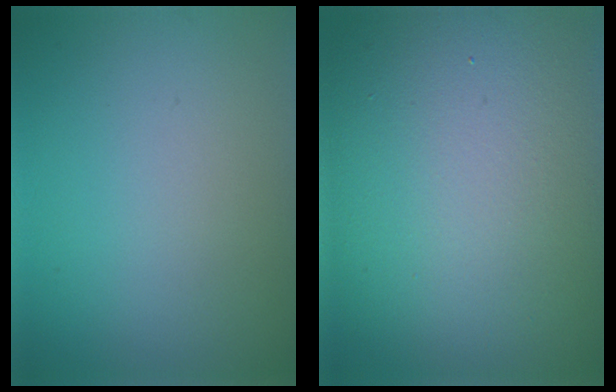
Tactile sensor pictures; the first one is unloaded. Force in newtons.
{"total": 17.8, "press": 17.7, "slide": 1.1}